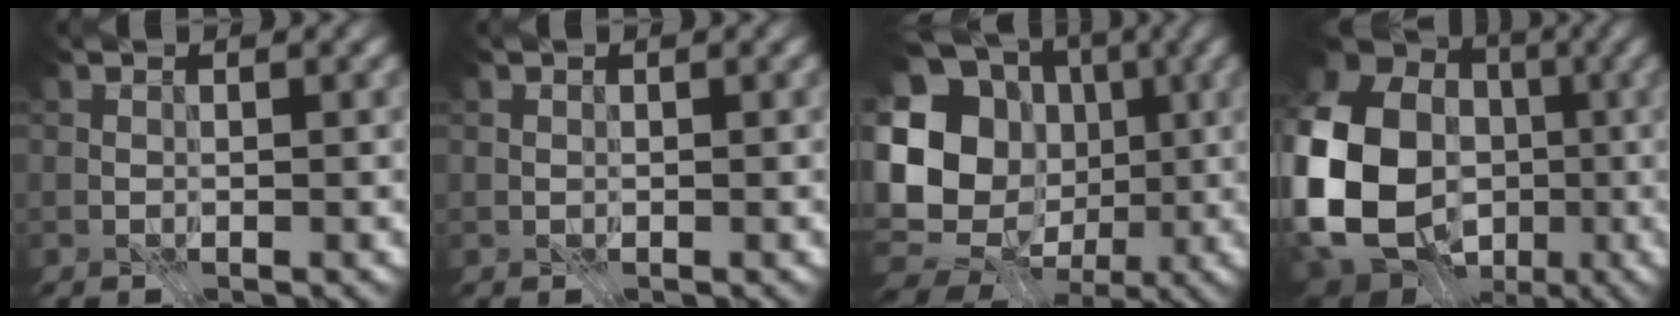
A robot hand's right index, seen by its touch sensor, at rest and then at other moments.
{"total": 0.0}
{"total": 16.3, "force": [-1.4, 13.5, 9.0], "torque": [-0.178, 0.007, -0.030]}
{"total": 18.9, "force": [-2.1, 16.3, 9.2], "torque": [-0.208, -0.015, -0.066]}